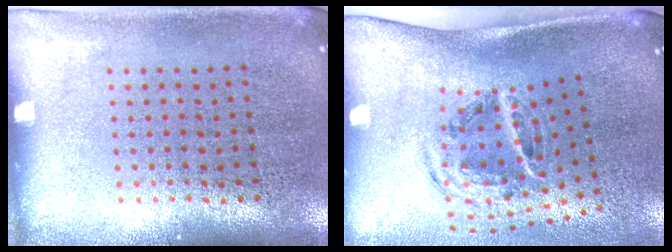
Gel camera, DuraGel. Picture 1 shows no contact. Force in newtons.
{"total": 2.0, "press": 1.2, "slide": 1.6}